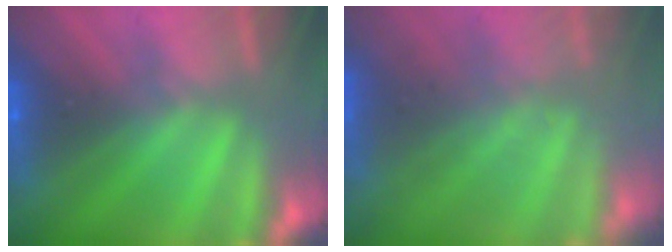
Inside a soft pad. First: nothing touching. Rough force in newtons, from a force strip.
{"total": 7.5}